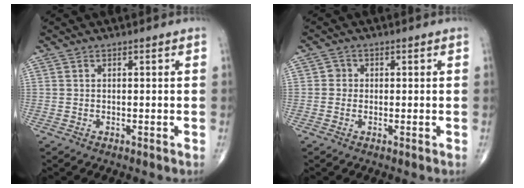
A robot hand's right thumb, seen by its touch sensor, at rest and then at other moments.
{"total": 1.5, "force": [0.0, 1.4, 0.3], "torque": [0.005, 0.004, -0.004]}